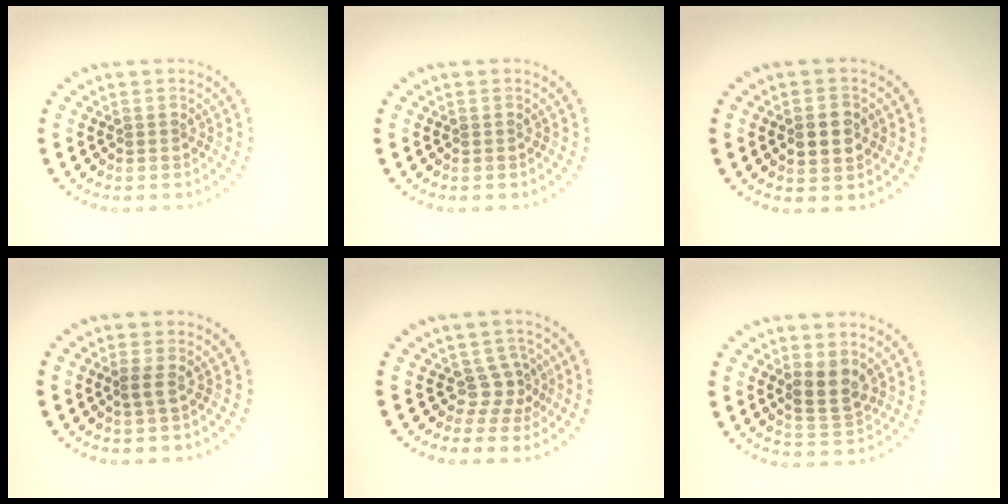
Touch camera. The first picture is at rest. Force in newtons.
{"total": 0.0}
{"total": 2.9, "press": 2.9, "slide": 0.2}
{"total": 0.9, "press": 0.8, "slide": 0.4}
{"total": 2.1, "press": 1.4, "slide": 1.6}
{"total": 3.2, "press": 3.0, "slide": 1.1}